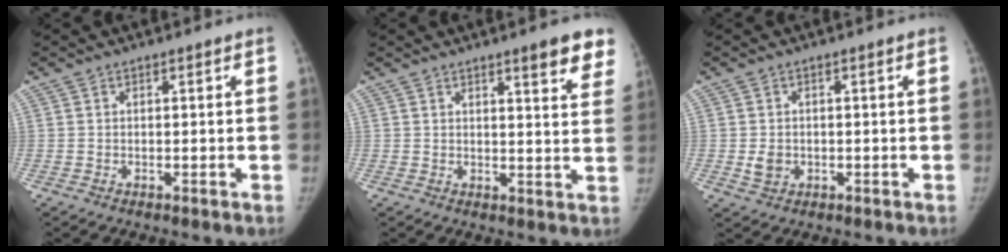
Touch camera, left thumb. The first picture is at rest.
{"total": 8.2, "force": [5.7, 1.6, 5.6], "torque": [-0.046, -0.028, 0.065]}
{"total": 2.8, "force": [-0.5, 2.3, 1.4], "torque": [-0.016, 0.000, -0.001]}